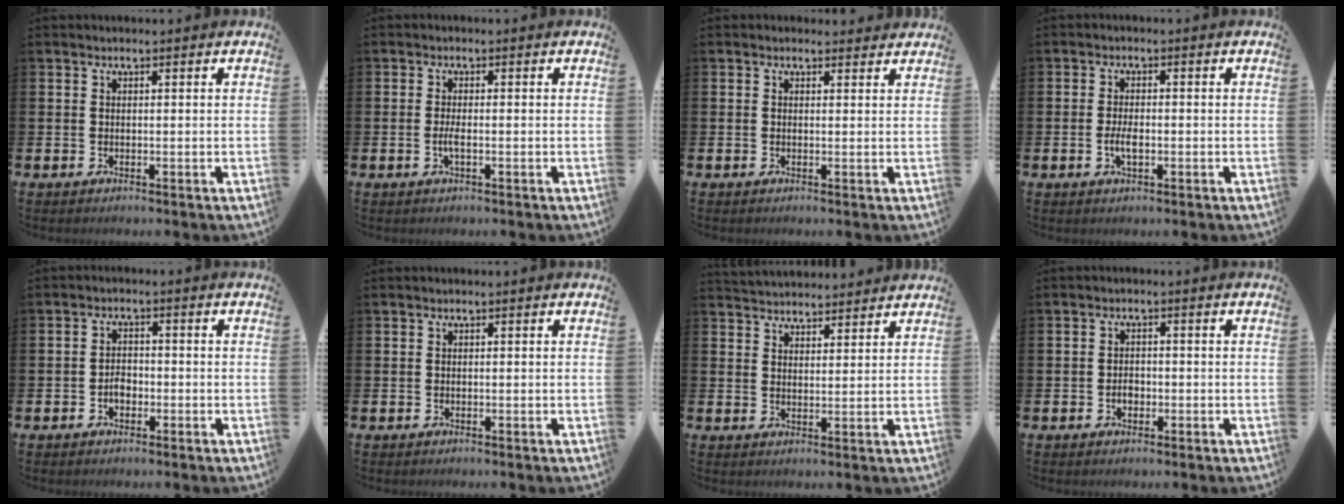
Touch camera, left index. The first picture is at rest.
{"total": 1.5, "force": [-0.4, 0.3, 1.4], "torque": [-0.028, 0.000, -0.007]}
{"total": 0.9, "force": [0.8, 0.4, 0.1], "torque": [0.004, 0.003, 0.012]}
{"total": 2.6, "force": [-0.5, 1.0, 2.3], "torque": [-0.034, -0.002, -0.011]}
{"total": 2.1, "force": [-0.8, 1.5, 1.2], "torque": [-0.008, -0.002, -0.021]}
{"total": 0.0}
{"total": 3.8, "force": [3.8, 0.5, -0.3], "torque": [-0.003, -0.023, 0.070]}
{"total": 1.8, "force": [-0.5, 1.3, 1.1], "torque": [-0.005, -0.001, -0.015]}